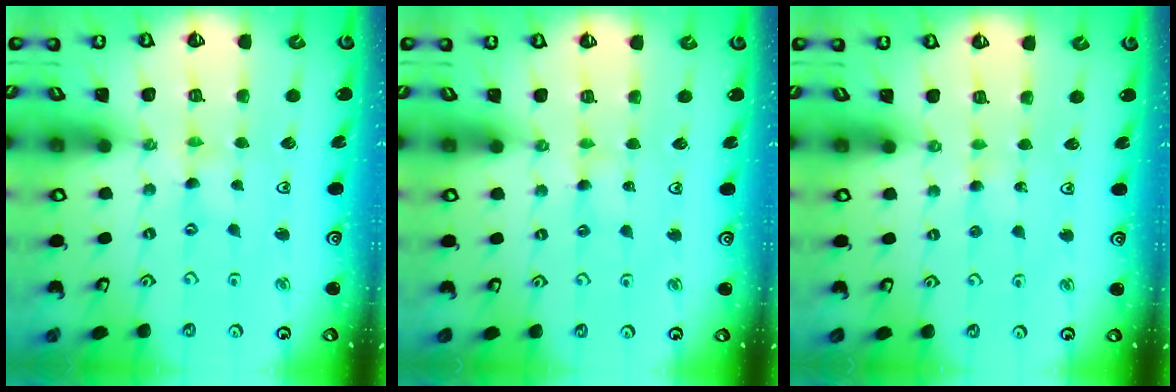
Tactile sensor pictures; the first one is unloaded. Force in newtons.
{"total": 2.5, "press": 2.5, "slide": 0.2}
{"total": 2.6, "press": 2.6, "slide": 0.3}